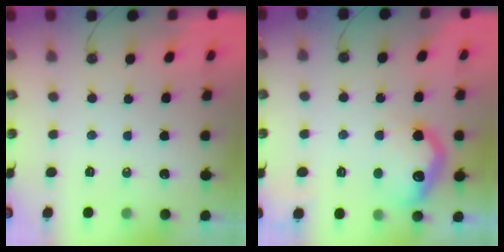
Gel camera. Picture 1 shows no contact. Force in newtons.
{"total": 14.6, "press": 14.6, "slide": 0.8}